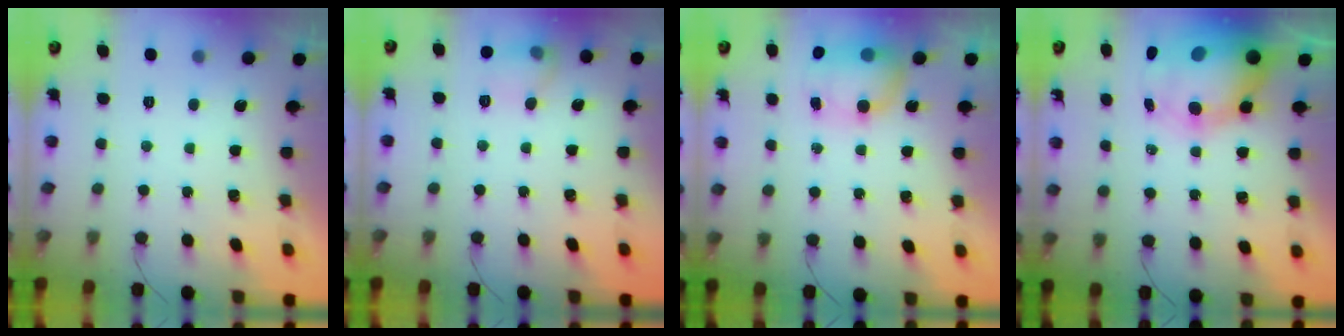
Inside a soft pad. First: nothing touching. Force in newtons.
{"total": 7.8, "press": 7.7, "slide": 1.2}
{"total": 8.2, "press": 8.1, "slide": 1.3}
{"total": 12.8, "press": 12.4, "slide": 3.1}